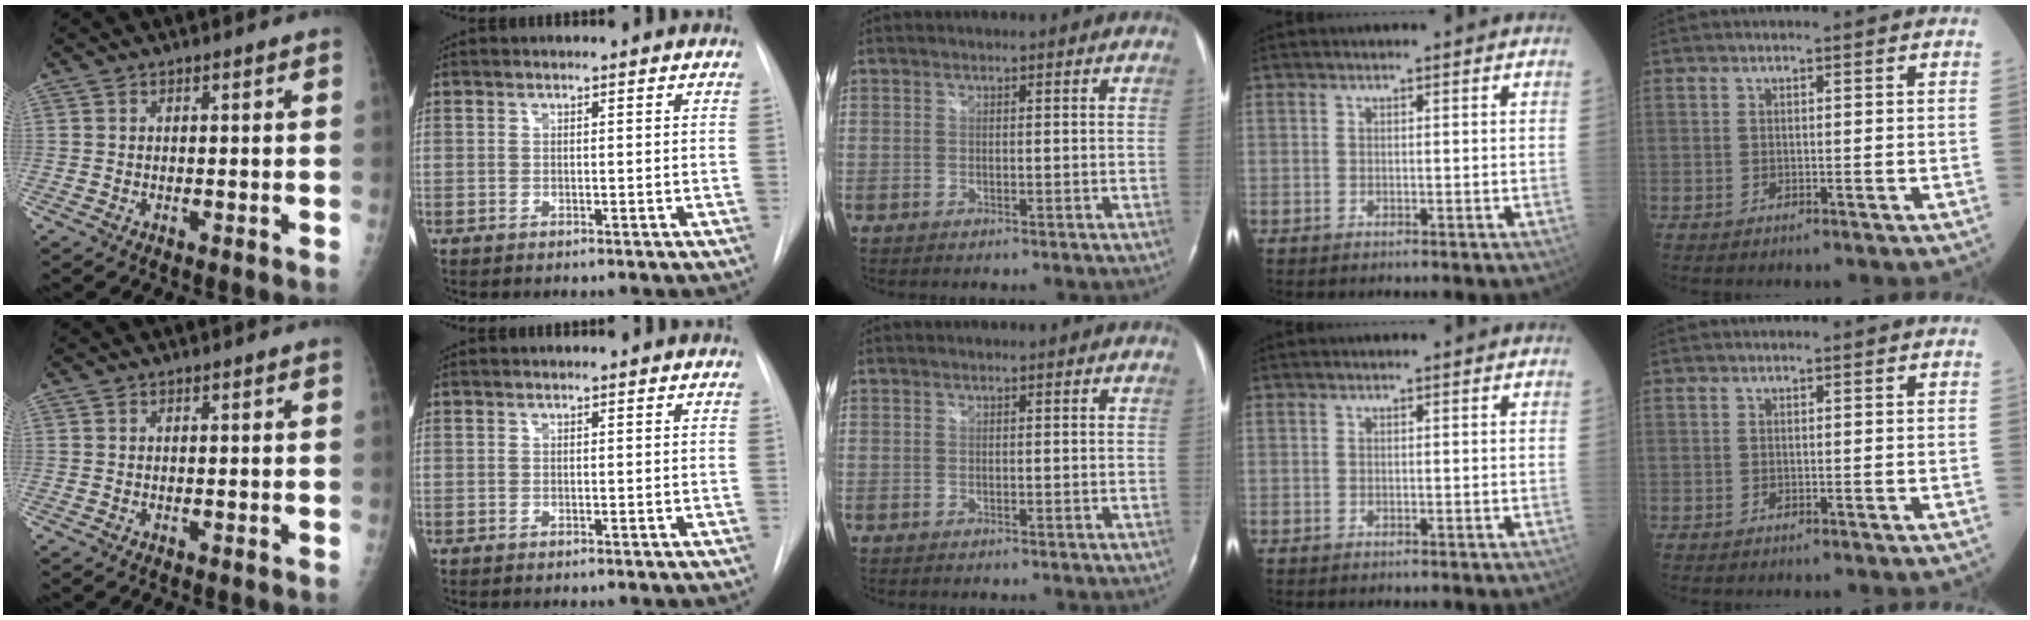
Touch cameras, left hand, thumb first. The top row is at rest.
{}